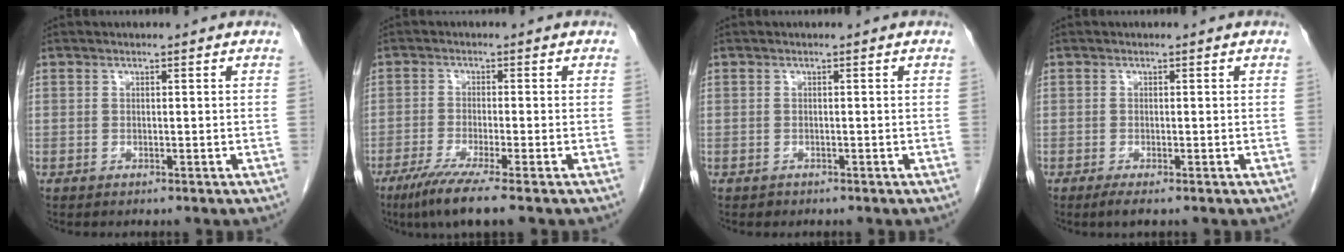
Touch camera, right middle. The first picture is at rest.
{"total": 6.8, "force": [-4.7, -0.6, 4.8], "torque": [-0.087, -0.021, -0.084]}
{"total": 0.0}
{"total": 1.4, "force": [-0.8, 0.0, 1.1], "torque": [-0.020, -0.006, -0.017]}